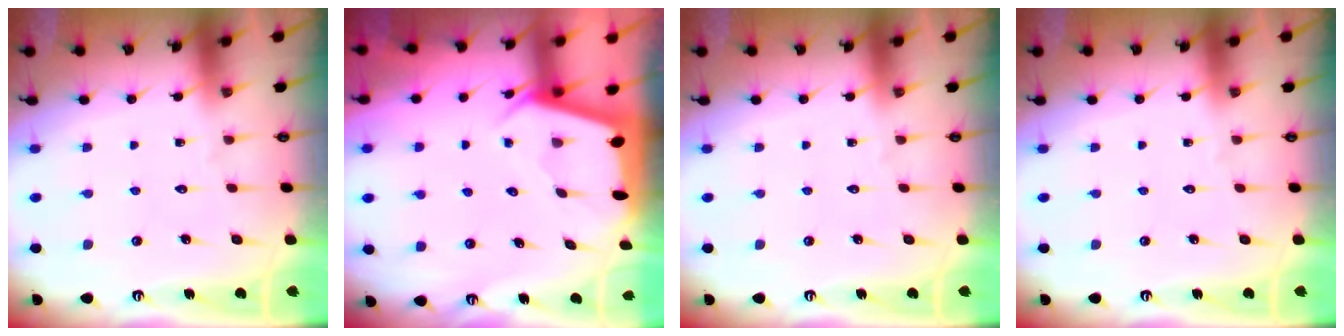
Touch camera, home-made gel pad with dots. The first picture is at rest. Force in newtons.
{"total": 2.9, "press": 2.9, "slide": 0.2}
{"total": 0.0}
{"total": 0.0}